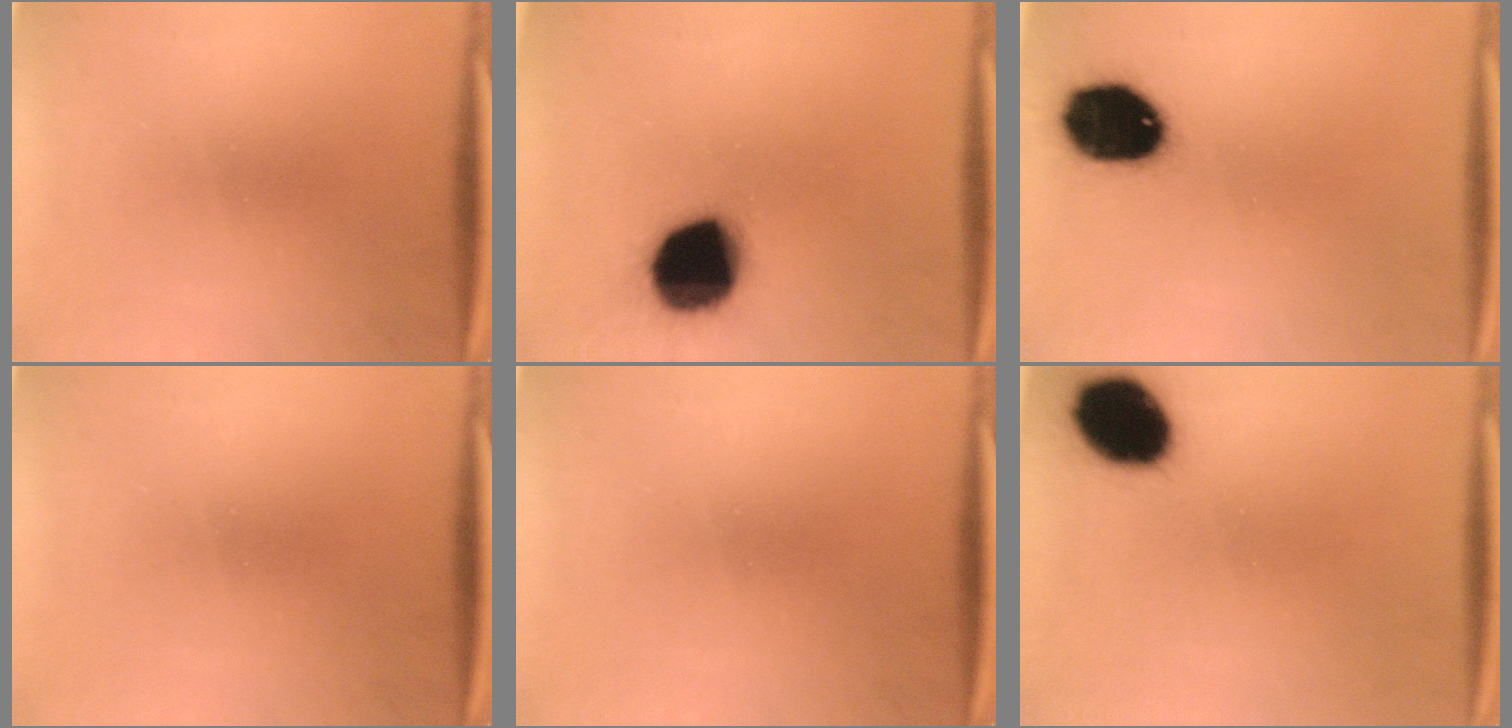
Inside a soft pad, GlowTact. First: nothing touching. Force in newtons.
{"total": 19.1}
{"total": 15.3}
{"total": 0.0}
{"total": 0.0}
{"total": 14.5}